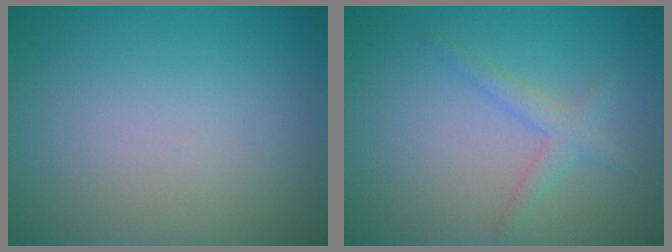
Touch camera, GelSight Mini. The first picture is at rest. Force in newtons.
{"total": 1.8, "press": 1.8, "slide": 0.1}